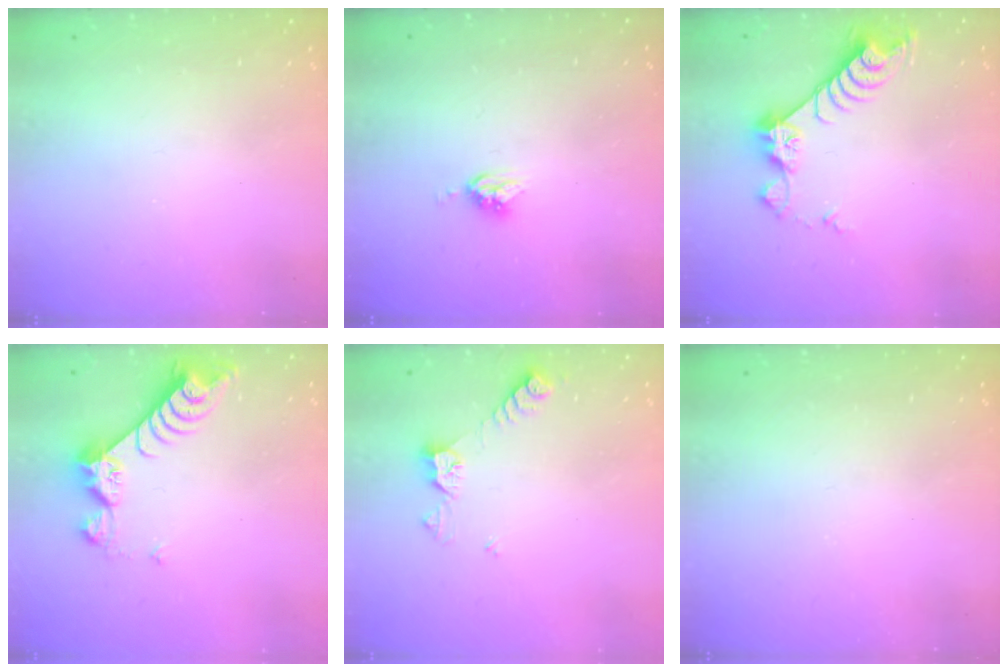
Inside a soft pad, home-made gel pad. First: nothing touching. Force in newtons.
{"total": 4.8, "press": 4.8, "slide": 0.1}
{"total": 9.5, "press": 9.5, "slide": 0.5}
{"total": 8.1, "press": 8.0, "slide": 0.8}
{"total": 6.0, "press": 6.0, "slide": 0.6}
{"total": 0.0}